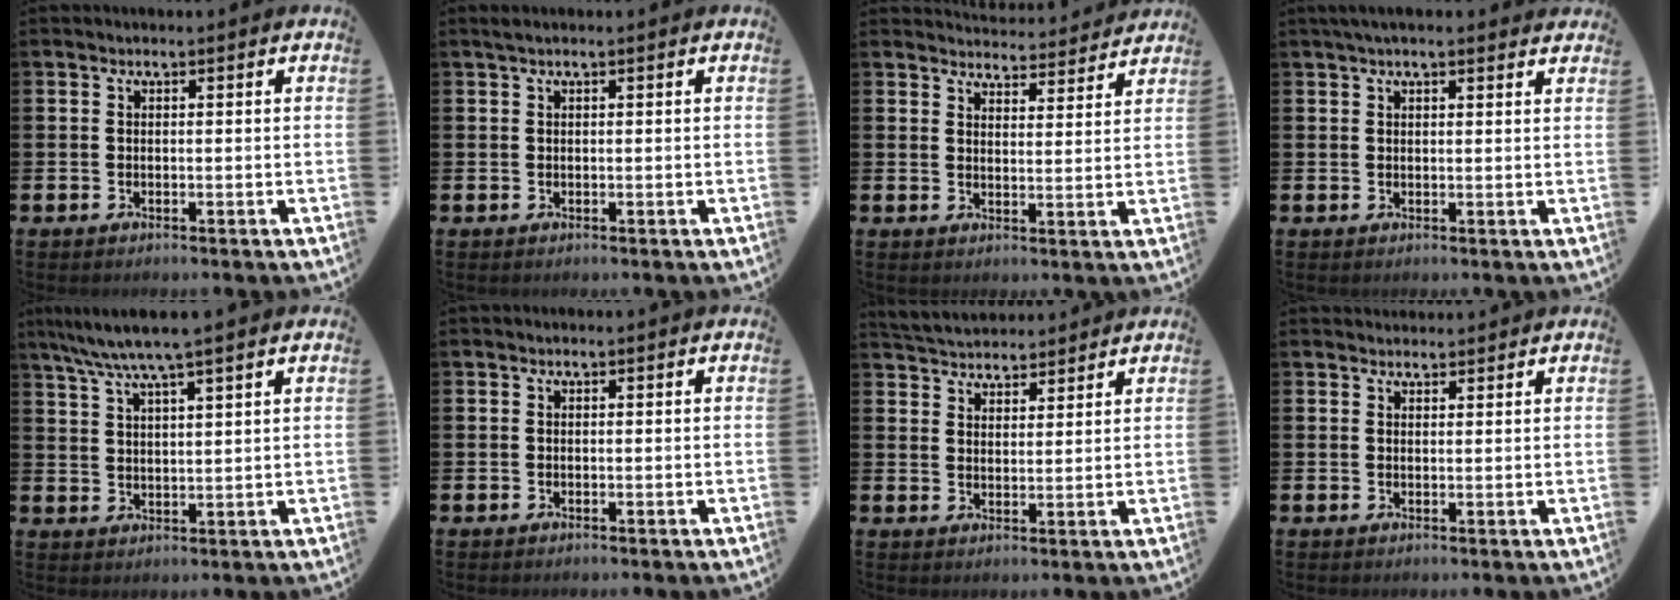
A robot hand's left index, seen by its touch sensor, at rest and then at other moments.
{"total": 0.6, "force": [0.3, 0.0, 0.5], "torque": [-0.013, 0.005, 0.006]}
{"total": 4.4, "force": [4.3, 0.6, -0.1], "torque": [0.000, -0.034, 0.075]}
{"total": 2.4, "force": [2.1, 0.4, 1.2], "torque": [-0.026, 0.001, 0.038]}
{"total": 6.3, "force": [5.5, 0.0, 3.2], "torque": [-0.083, -0.014, 0.098]}
{"total": 0.0}
{"total": 4.3, "force": [4.2, 0.9, -0.2], "torque": [-0.015, -0.021, 0.078]}
{"total": 1.8, "force": [1.7, 0.5, -0.1], "torque": [0.010, -0.007, 0.030]}